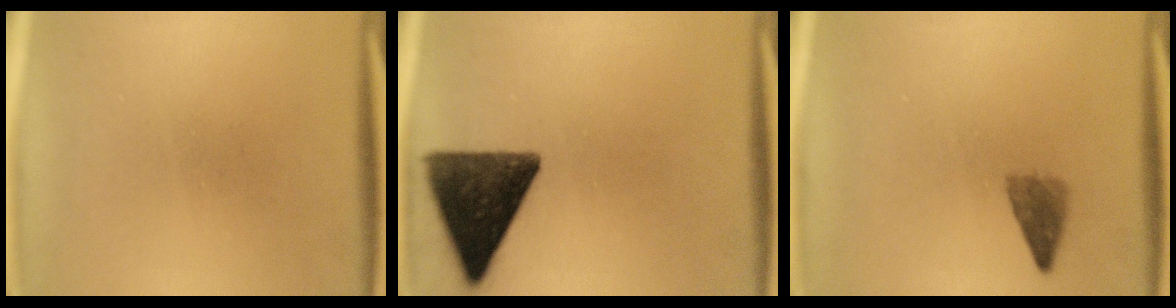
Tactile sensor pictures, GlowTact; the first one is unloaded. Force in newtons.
{"total": 13.2}
{"total": 2.4}